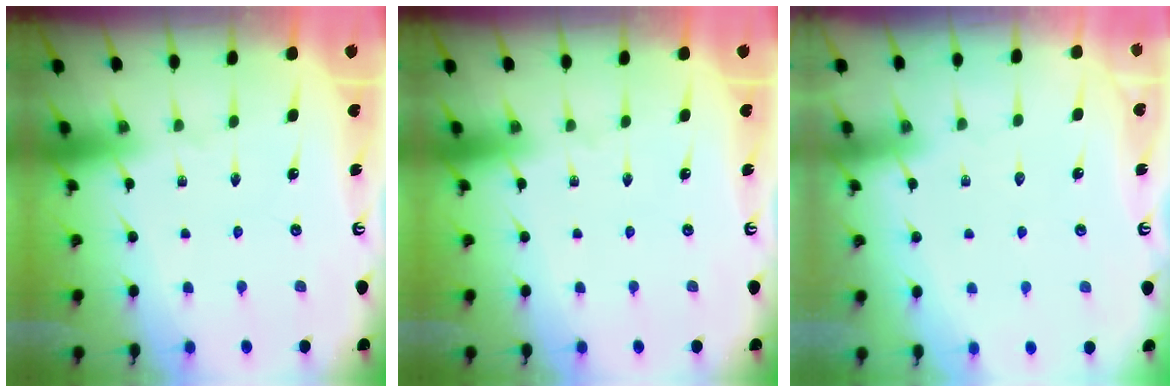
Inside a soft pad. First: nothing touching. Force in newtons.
{"total": 0.0}
{"total": 3.2, "press": 3.2, "slide": 0.4}